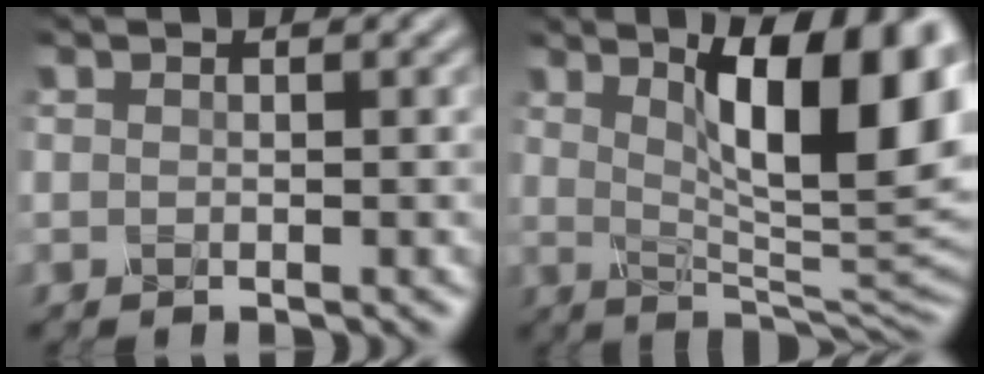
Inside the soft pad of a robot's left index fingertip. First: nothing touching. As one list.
[{"total": 13.3, "force": [4.4, 3.9, 11.9], "torque": [-0.151, -0.008, 0.072]}]